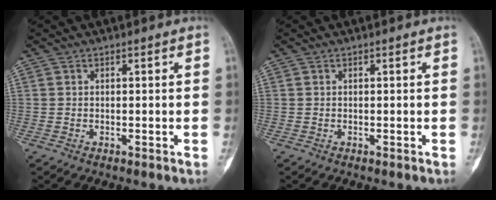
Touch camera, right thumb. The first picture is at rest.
{"total": 0.0}